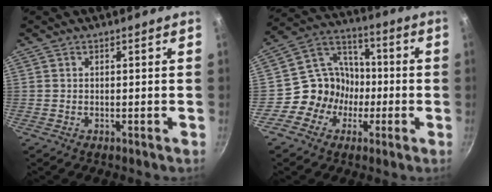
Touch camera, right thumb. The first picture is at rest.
{"total": 11.3, "force": [-3.0, 10.2, 3.8], "torque": [-0.011, 0.047, -0.070]}